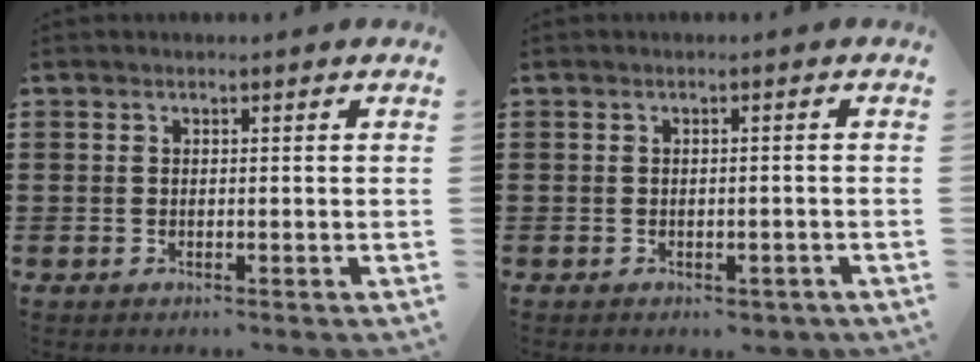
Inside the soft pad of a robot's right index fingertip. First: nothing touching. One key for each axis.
{"total": 1.1, "fx": -0.9, "fy": 0.4, "fz": 0.5, "tx": -0.013, "ty": -0.001, "tz": -0.019}